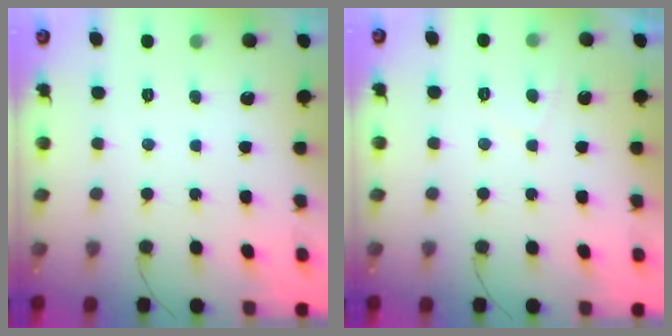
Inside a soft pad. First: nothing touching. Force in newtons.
{"total": 0.8, "press": 0.6, "slide": 0.6}